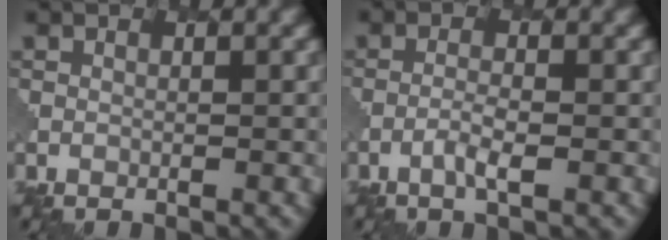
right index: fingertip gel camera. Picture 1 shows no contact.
{"total": 1.4, "force": [-0.7, 0.2, 1.2], "torque": [-0.026, 0.004, -0.016]}